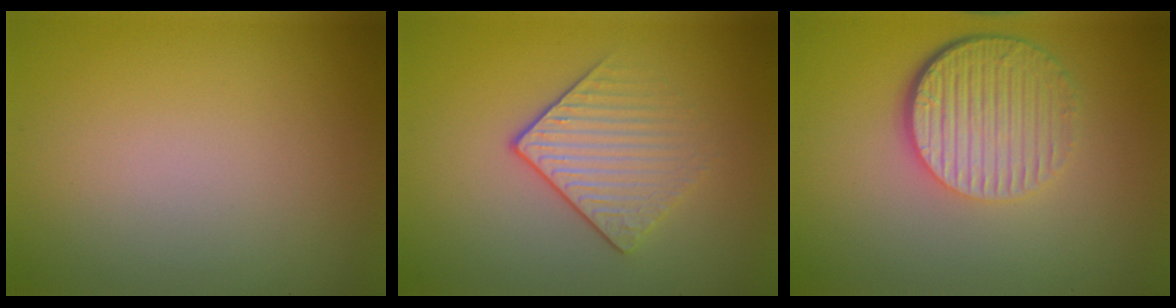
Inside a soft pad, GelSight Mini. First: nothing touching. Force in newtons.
{"total": 3.7, "press": 2.8, "slide": 2.4}
{"total": 6.0, "press": 4.2, "slide": 4.2}